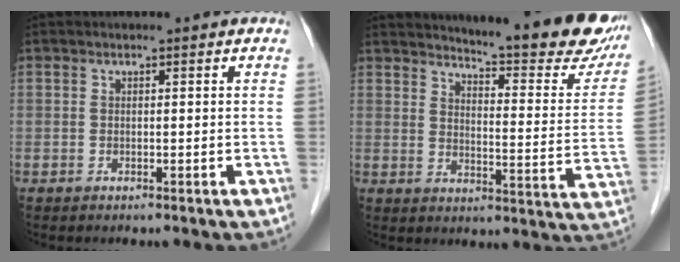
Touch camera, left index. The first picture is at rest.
{"total": 20.1, "force": [18.0, 2.1, 8.7], "torque": [-0.112, -0.081, 0.212]}